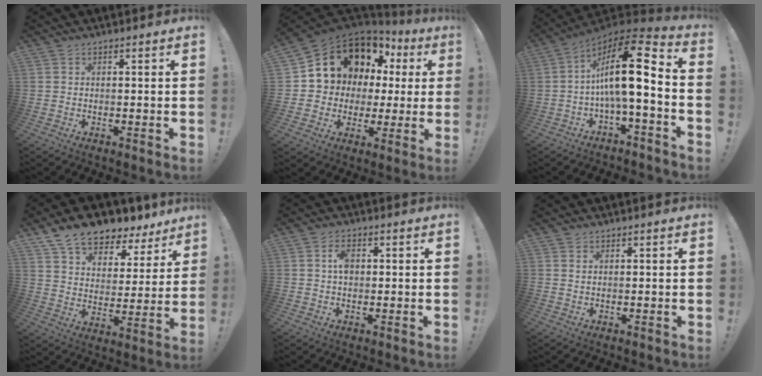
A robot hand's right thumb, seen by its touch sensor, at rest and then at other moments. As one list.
[{"total": 11.8, "force": [6.0, 9.3, 4.2], "torque": [-0.065, -0.051, 0.127]}, {"total": 18.2, "force": [1.6, 5.0, 17.4], "torque": [-0.277, -0.017, 0.017]}, {"total": 12.5, "force": [10.5, 5.2, 4.3], "torque": [-0.079, -0.083, 0.191]}, {"total": 4.2, "force": [0.8, 2.6, 3.2], "torque": [-0.040, -0.001, 0.010]}, {"total": 1.1, "force": [0.8, 0.3, 0.6], "torque": [-0.004, -0.005, 0.015]}]